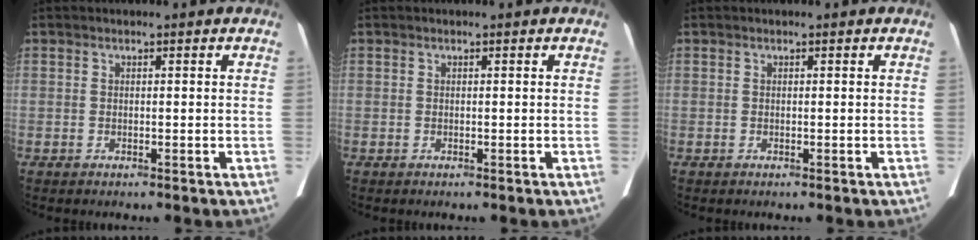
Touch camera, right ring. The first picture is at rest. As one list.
[{"total": 0.0}, {"total": 0.0}]